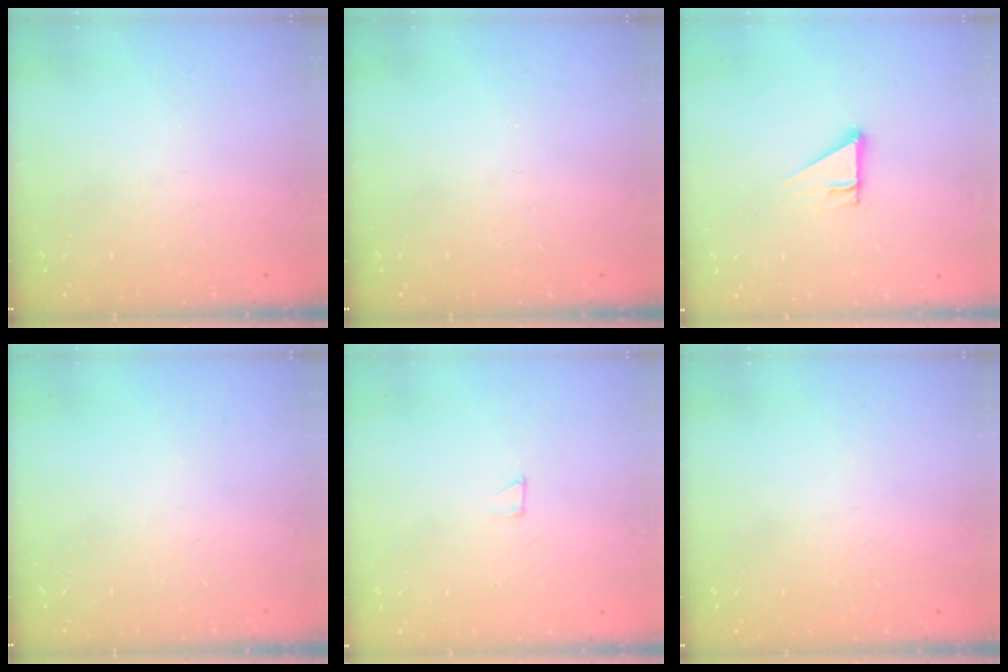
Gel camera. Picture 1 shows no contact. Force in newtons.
{"total": 0.0}
{"total": 2.9, "press": 2.9, "slide": 0.1}
{"total": 0.0}
{"total": 1.7, "press": 1.7, "slide": 0.1}
{"total": 1.4, "press": 1.3, "slide": 0.2}